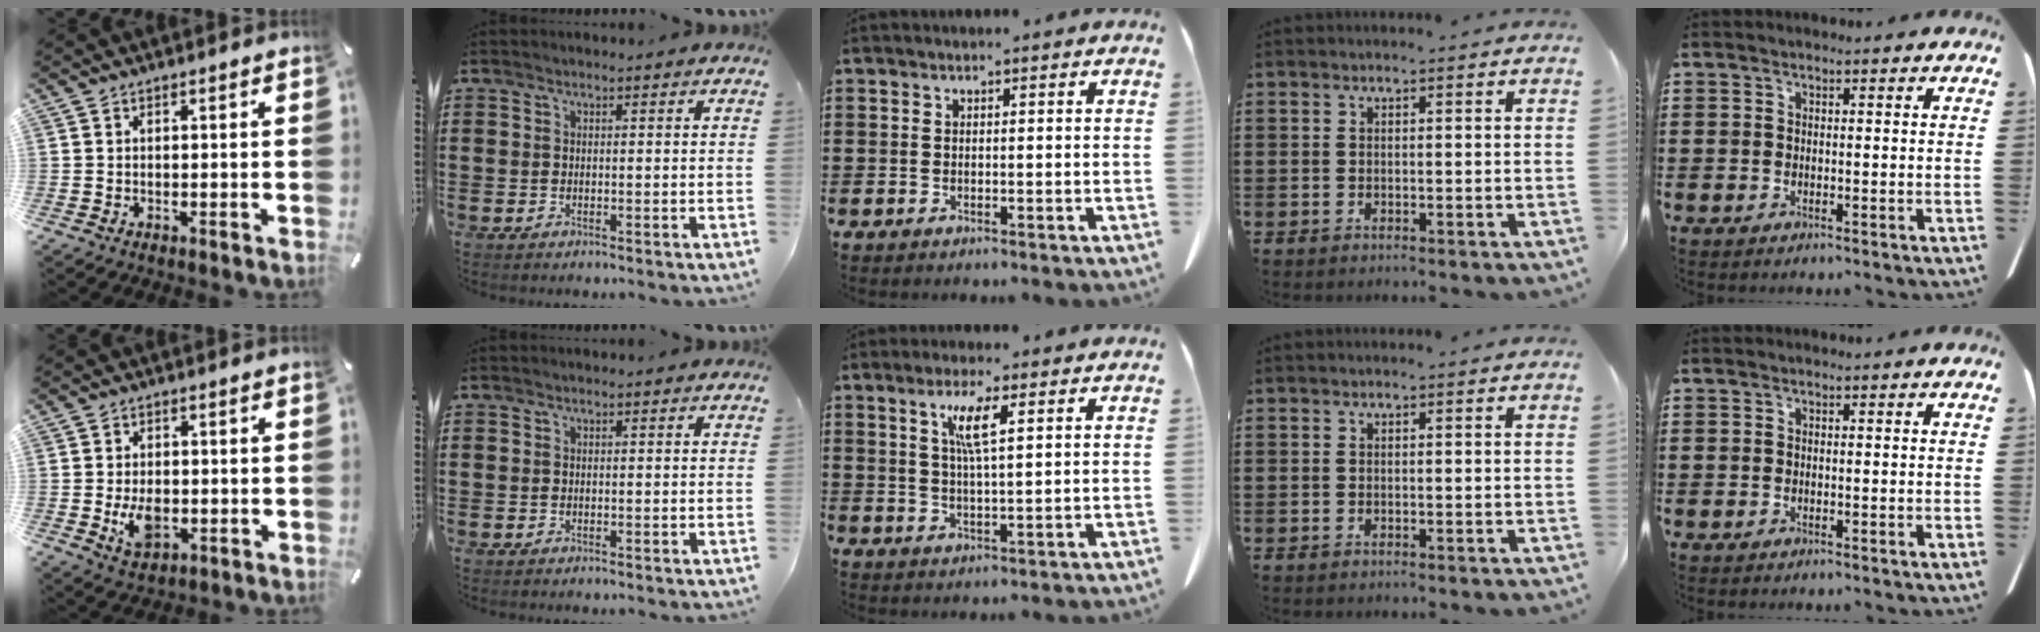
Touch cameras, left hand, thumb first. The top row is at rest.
{"thumb": {"total": 6.2, "force": [-1.1, 4.0, 4.6], "torque": [-0.096, -0.005, -0.020]}, "middle": {"total": 5.3, "force": [2.4, 0.5, 4.7], "torque": [-0.099, 0.004, 0.038]}}